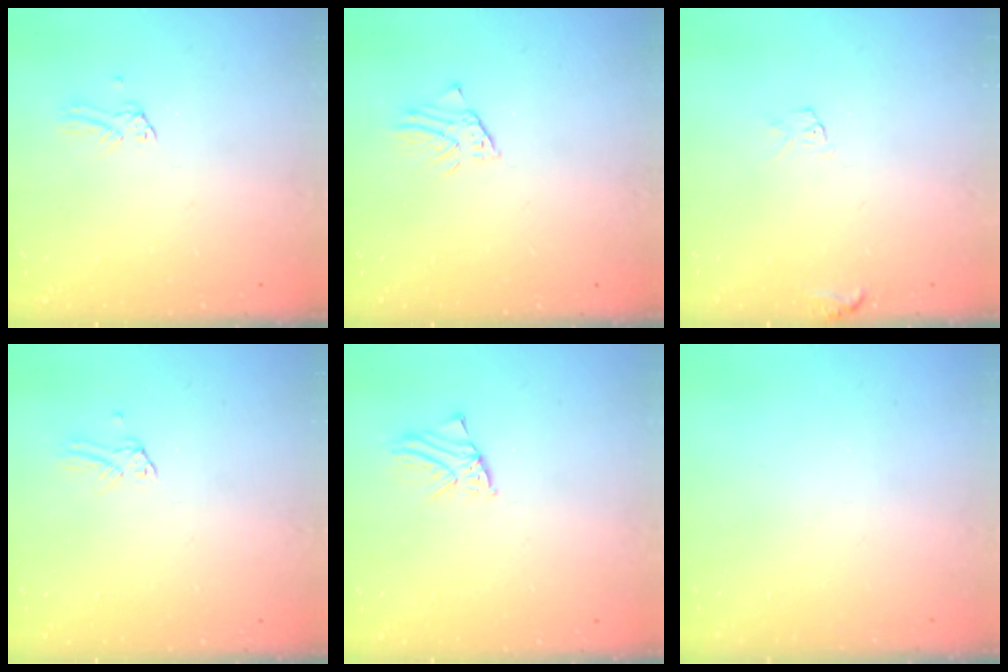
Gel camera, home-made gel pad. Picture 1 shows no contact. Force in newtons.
{"total": 1.1, "press": 1.1, "slide": 0.0}
{"total": 6.4, "press": 6.3, "slide": 0.5}
{"total": 0.0}
{"total": 1.2, "press": 1.2, "slide": 0.0}
{"total": 0.0}